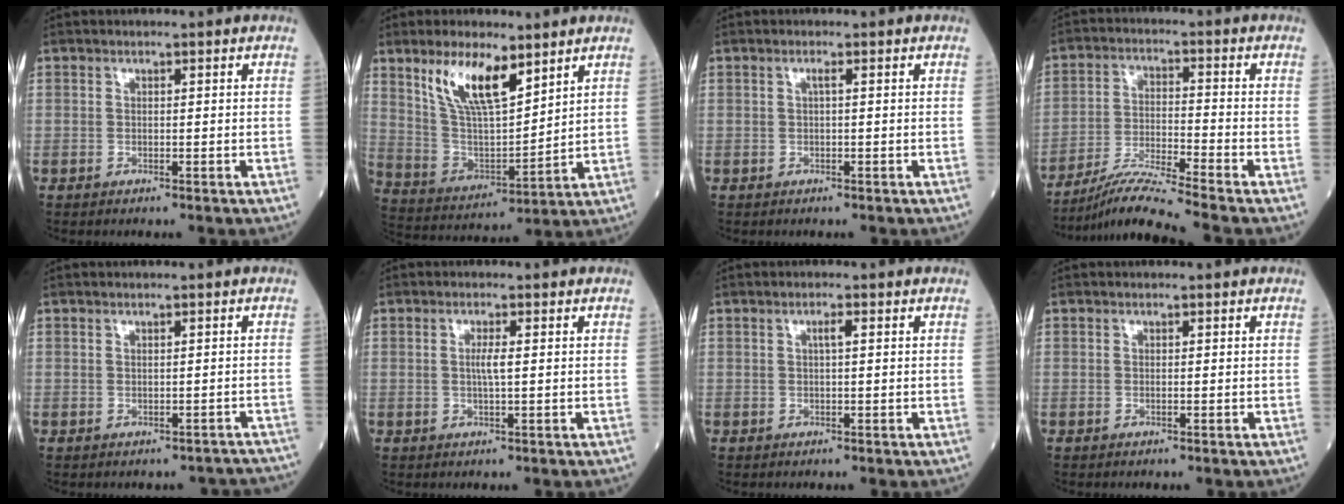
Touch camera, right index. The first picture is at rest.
{"total": 11.9, "force": [7.4, 3.4, 8.7], "torque": [-0.174, 0.006, 0.152]}
{"total": 0.6, "force": [0.2, -0.1, 0.6], "torque": [-0.011, 0.001, 0.005]}
{"total": 9.0, "force": [-7.7, -2.3, 3.9], "torque": [-0.077, -0.022, -0.142]}
{"total": 4.0, "force": [-3.6, 1.7, 0.5], "torque": [0.003, 0.012, -0.029]}
{"total": 2.0, "force": [0.2, -0.1, 2.0], "torque": [-0.040, 0.000, 0.004]}
{"total": 1.1, "force": [0.3, 0.0, 1.1], "torque": [-0.022, 0.003, 0.007]}
{"total": 0.0}